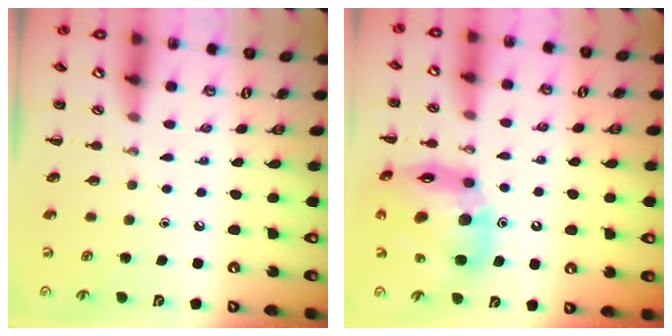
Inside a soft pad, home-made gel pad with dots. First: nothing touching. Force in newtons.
{"total": 18.1, "press": 17.4, "slide": 5.1}